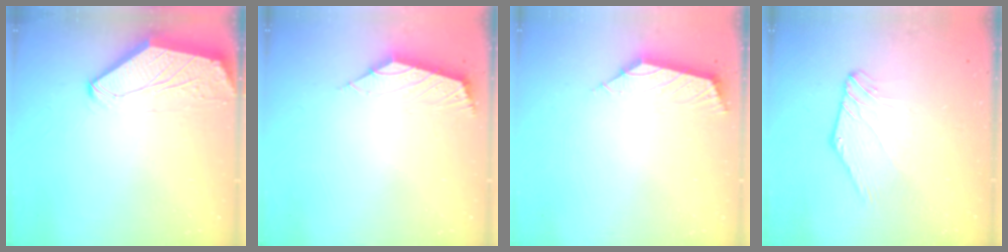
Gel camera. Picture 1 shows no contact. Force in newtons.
{"total": 2.8, "press": 2.7, "slide": 0.6}
{"total": 2.8, "press": 2.7, "slide": 0.7}
{"total": 0.0}